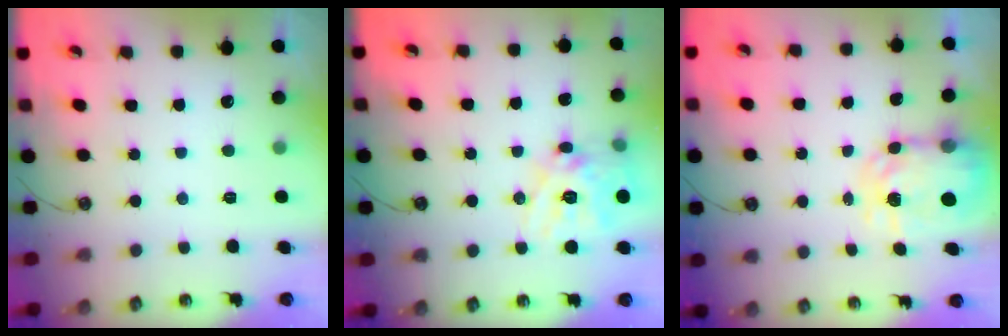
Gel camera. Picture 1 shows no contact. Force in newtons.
{"total": 17.3, "press": 17.1, "slide": 2.5}
{"total": 6.2, "press": 6.1, "slide": 0.5}